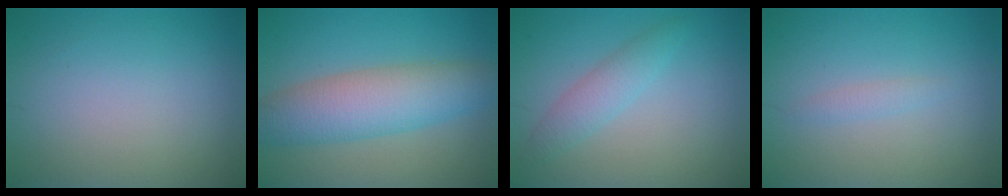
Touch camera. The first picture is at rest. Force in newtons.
{"total": 6.7, "press": 6.7, "slide": 0.3}
{"total": 2.4, "press": 2.4, "slide": 0.1}
{"total": 0.9, "press": 0.9, "slide": 0.0}